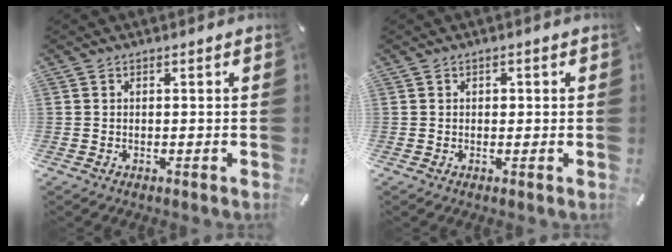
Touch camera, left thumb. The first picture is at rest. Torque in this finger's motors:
{"motor_torque": [-0.09, 0.30, -0.02, -0.08, -0.01]}